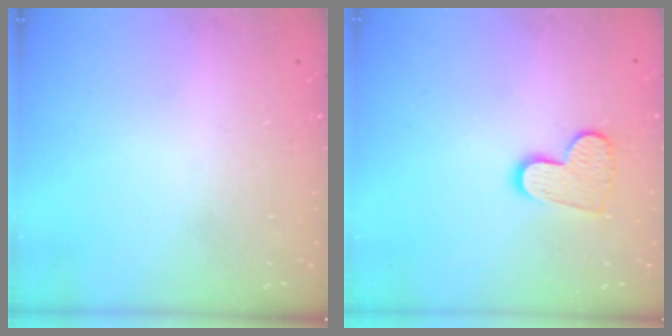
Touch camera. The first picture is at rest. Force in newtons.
{"total": 10.3, "press": 10.3, "slide": 0.8}